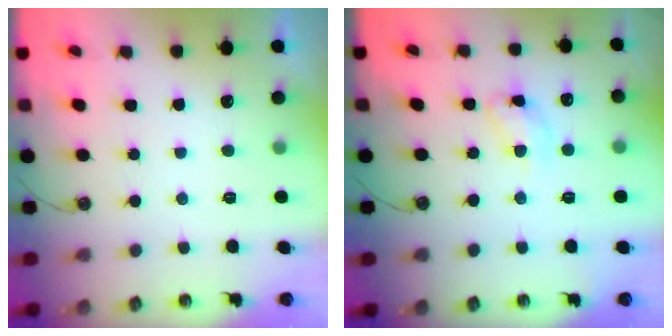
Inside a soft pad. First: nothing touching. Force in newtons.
{"total": 10.6, "press": 10.6, "slide": 0.8}